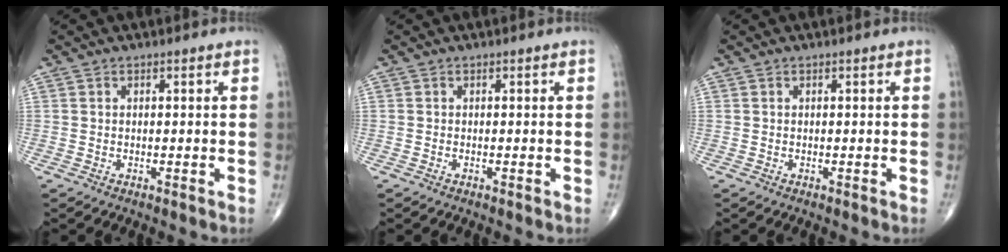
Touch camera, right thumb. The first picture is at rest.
{"total": 0.0}
{"total": 0.0}